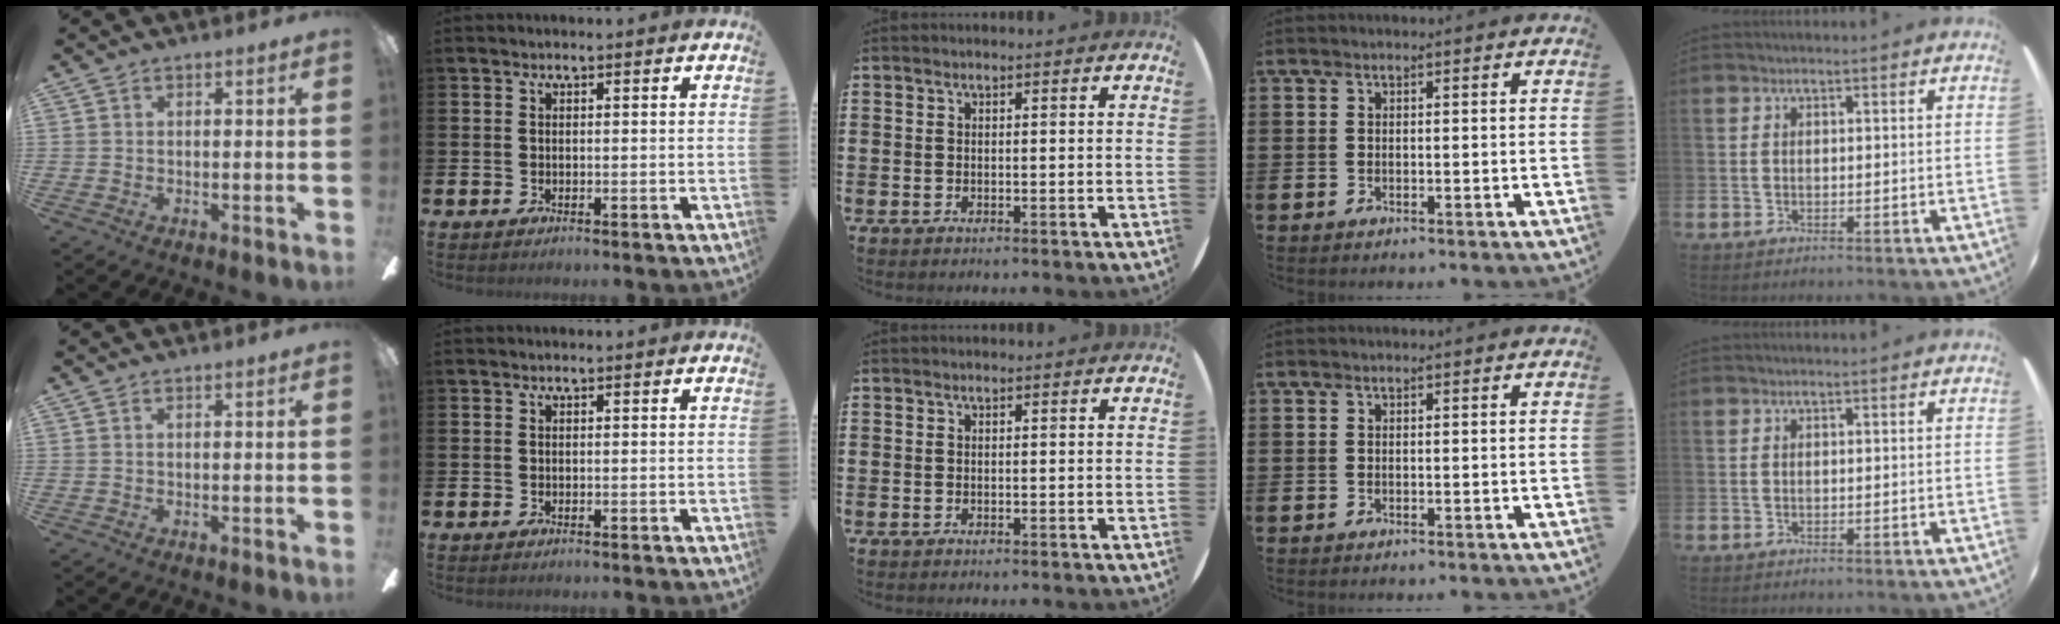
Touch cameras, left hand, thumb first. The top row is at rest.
{}